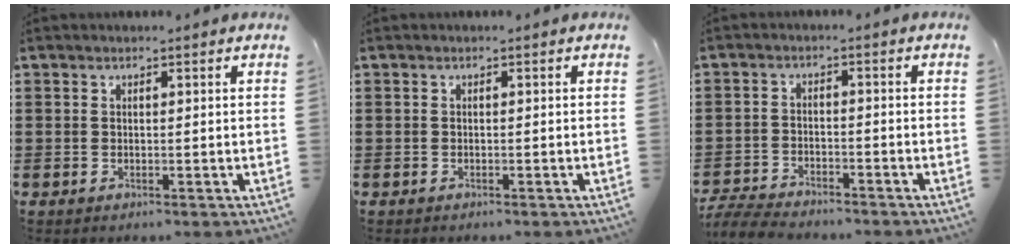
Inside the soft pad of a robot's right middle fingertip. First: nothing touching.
{"total": 0.0}
{"total": 5.0, "force": [-4.9, 0.7, 1.0], "torque": [-0.033, 0.001, -0.102]}